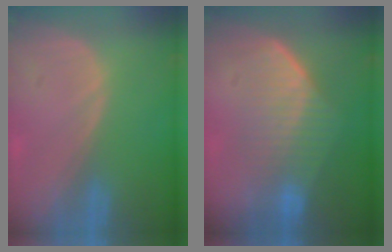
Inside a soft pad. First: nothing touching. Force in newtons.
{"total": 7.3, "press": 7.0, "slide": 2.0}